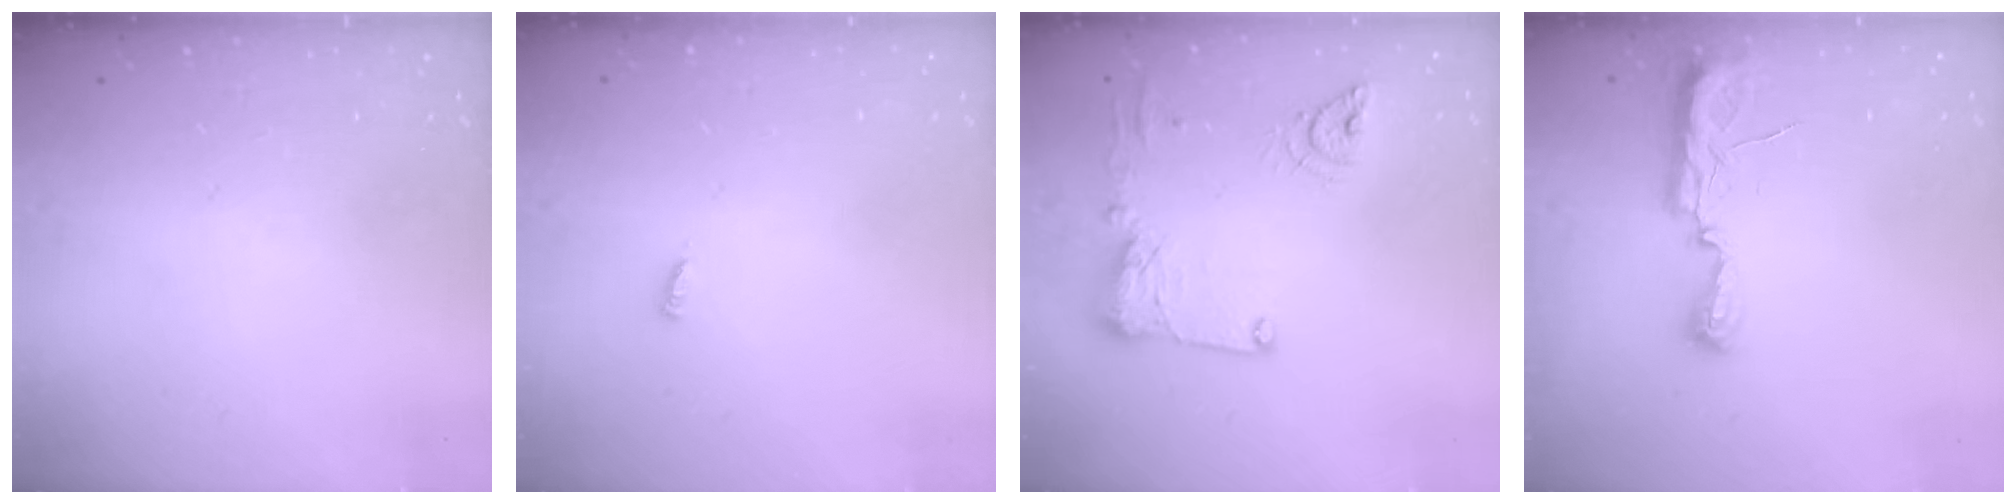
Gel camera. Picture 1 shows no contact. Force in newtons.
{"total": 3.0, "press": 3.0, "slide": 0.0}
{"total": 14.2, "press": 14.0, "slide": 1.8}
{"total": 9.4, "press": 8.3, "slide": 4.5}